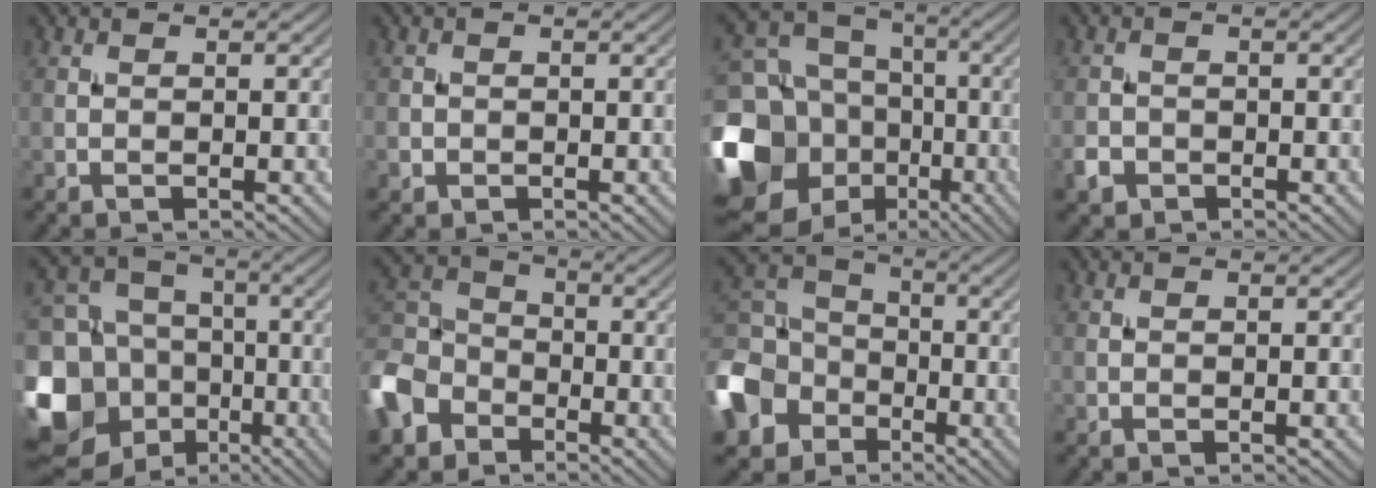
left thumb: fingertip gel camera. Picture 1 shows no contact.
{"total": 1.5, "force": [-0.4, 1.4, 0.2], "torque": [0.003, -0.005, -0.010]}
{"total": 19.5, "force": [-4.6, 16.4, 9.4], "torque": [-0.269, -0.022, -0.080]}
{"total": 2.2, "force": [-1.2, 1.7, 0.7], "torque": [-0.016, -0.003, -0.028]}
{"total": 16.9, "force": [-5.1, 14.0, 7.8], "torque": [-0.260, -0.013, -0.097]}
{"total": 10.5, "force": [-5.3, 7.8, 4.8], "torque": [-0.149, -0.016, -0.128]}
{"total": 14.5, "force": [-5.5, 11.6, 6.8], "torque": [-0.220, -0.034, -0.121]}
{"total": 0.0}